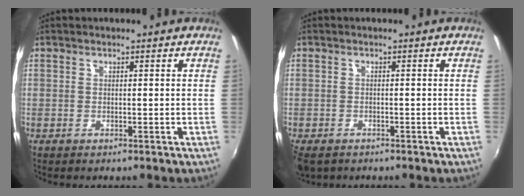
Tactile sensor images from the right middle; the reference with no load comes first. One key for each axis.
{"total": 5.0, "fx": -3.3, "fy": 2.9, "fz": 2.5, "tx": -0.063, "ty": -0.018, "tz": -0.057}